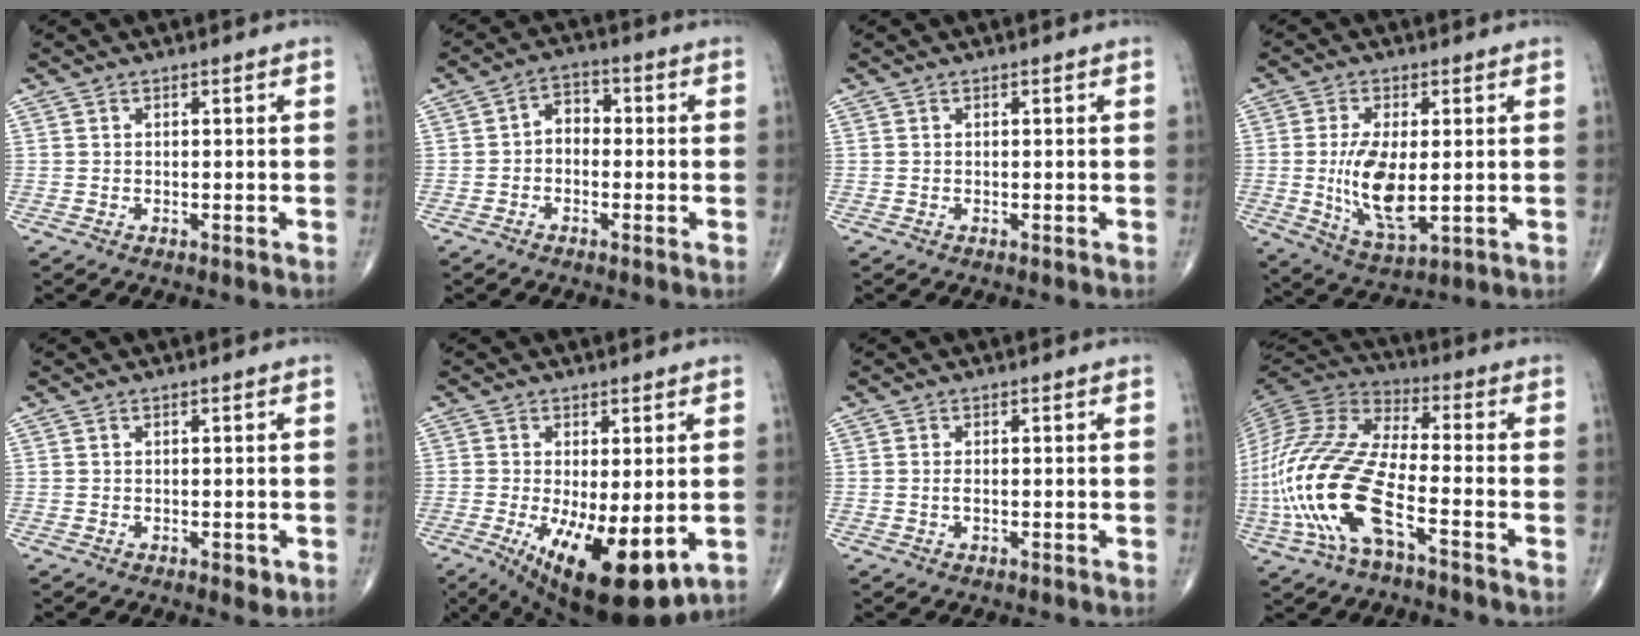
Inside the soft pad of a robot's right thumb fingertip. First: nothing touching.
{"total": 4.3, "force": [-0.6, 3.1, 2.8], "torque": [-0.026, 0.021, -0.025]}
{"total": 0.0}
{"total": 11.6, "force": [-0.3, 5.1, 10.4], "torque": [-0.197, -0.021, 0.004]}
{"total": 1.7, "force": [-0.3, 0.9, 1.4], "torque": [-0.013, -0.003, -0.002]}
{"total": 15.1, "force": [-3.9, 5.5, 13.5], "torque": [-0.210, -0.030, -0.041]}
{"total": 0.9, "force": [0.0, 0.4, 0.8], "torque": [-0.015, -0.001, 0.000]}
{"total": 21.7, "force": [-7.4, 7.9, 18.8], "torque": [-0.439, 0.024, -0.139]}